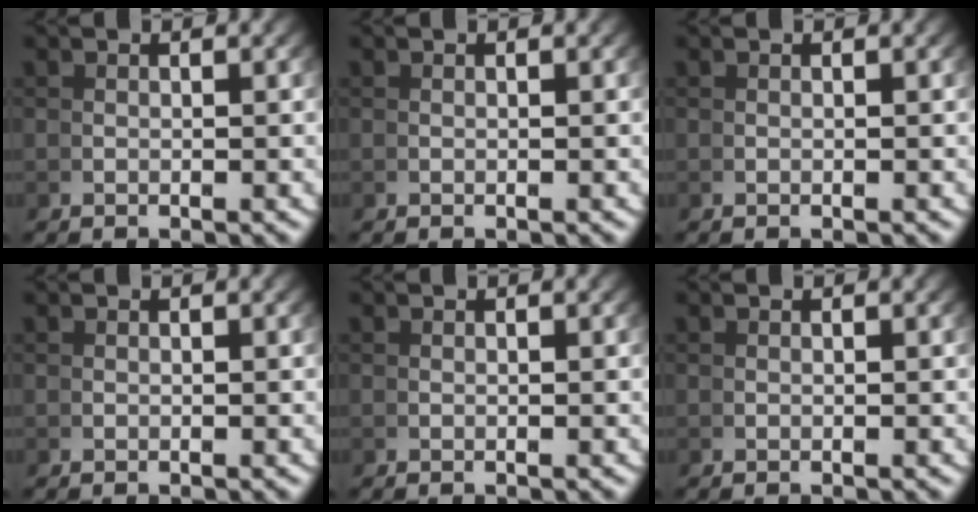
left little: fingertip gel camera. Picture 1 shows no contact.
{"total": 0.0}
{"total": 0.0}
{"total": 0.0}
{"total": 0.0}
{"total": 0.0}